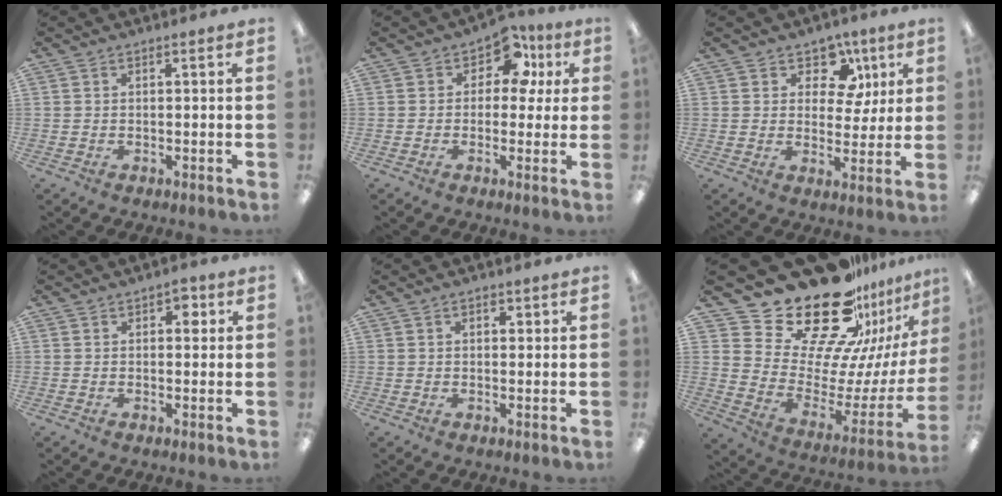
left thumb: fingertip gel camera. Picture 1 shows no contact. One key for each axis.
{"total": 9.4, "fx": 3.9, "fy": 6.3, "fz": 5.8, "tx": -0.077, "ty": -0.010, "tz": 0.067}
{"total": 9.2, "fx": 4.4, "fy": 6.9, "fz": 4.3, "tx": -0.061, "ty": -0.016, "tz": 0.080}
{"total": 2.7, "fx": 1.1, "fy": 1.7, "fz": 1.9, "tx": -0.015, "ty": -0.004, "tz": 0.013}
{"total": 1.6, "fx": 0.7, "fy": 1.1, "fz": 0.9, "tx": -0.010, "ty": 0.002, "tz": 0.010}
{"total": 29.4, "fx": 22.5, "fy": 13.8, "fz": 12.9, "tx": -0.206, "ty": -0.172, "tz": 0.418}